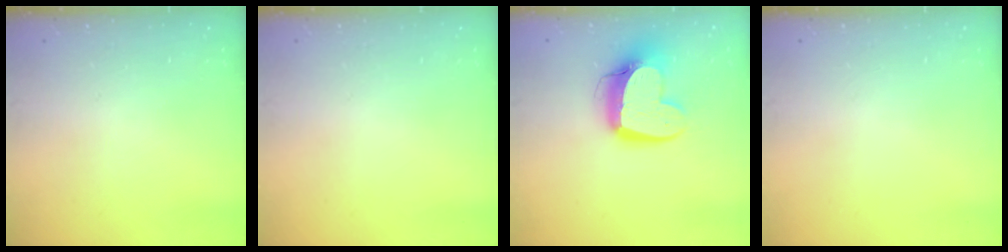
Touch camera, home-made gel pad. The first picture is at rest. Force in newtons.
{"total": 0.0}
{"total": 14.4, "press": 14.3, "slide": 1.3}
{"total": 0.0}